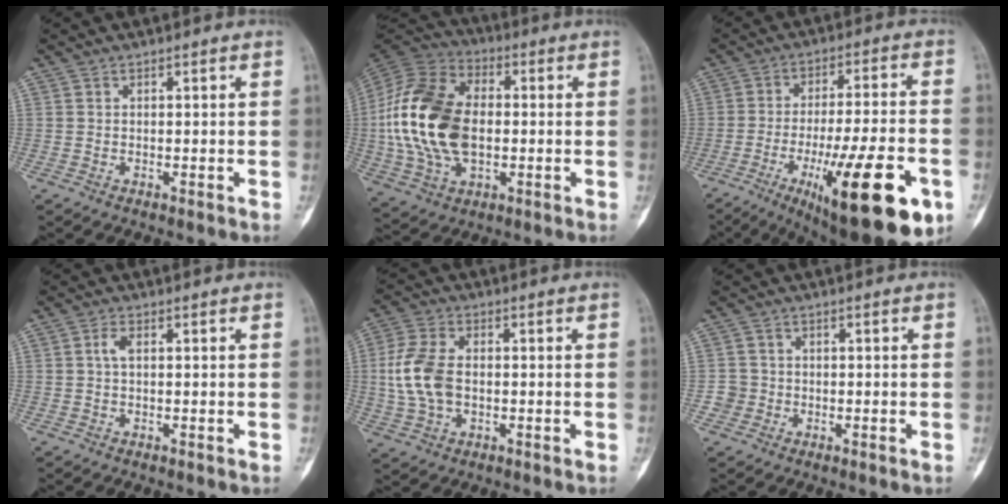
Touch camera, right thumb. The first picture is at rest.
{"total": 22.6, "force": [-0.4, 14.1, 17.6], "torque": [-0.355, 0.008, -0.005]}
{"total": 24.3, "force": [-9.7, 6.5, 21.3], "torque": [-0.287, 0.020, -0.134]}
{"total": 1.9, "force": [0.2, 0.9, 1.6], "torque": [-0.037, 0.003, 0.003]}
{"total": 10.5, "force": [-0.1, 6.8, 8.1], "torque": [-0.172, 0.009, -0.001]}
{"total": 2.4, "force": [-0.6, 2.3, -0.1], "torque": [0.021, 0.009, -0.017]}